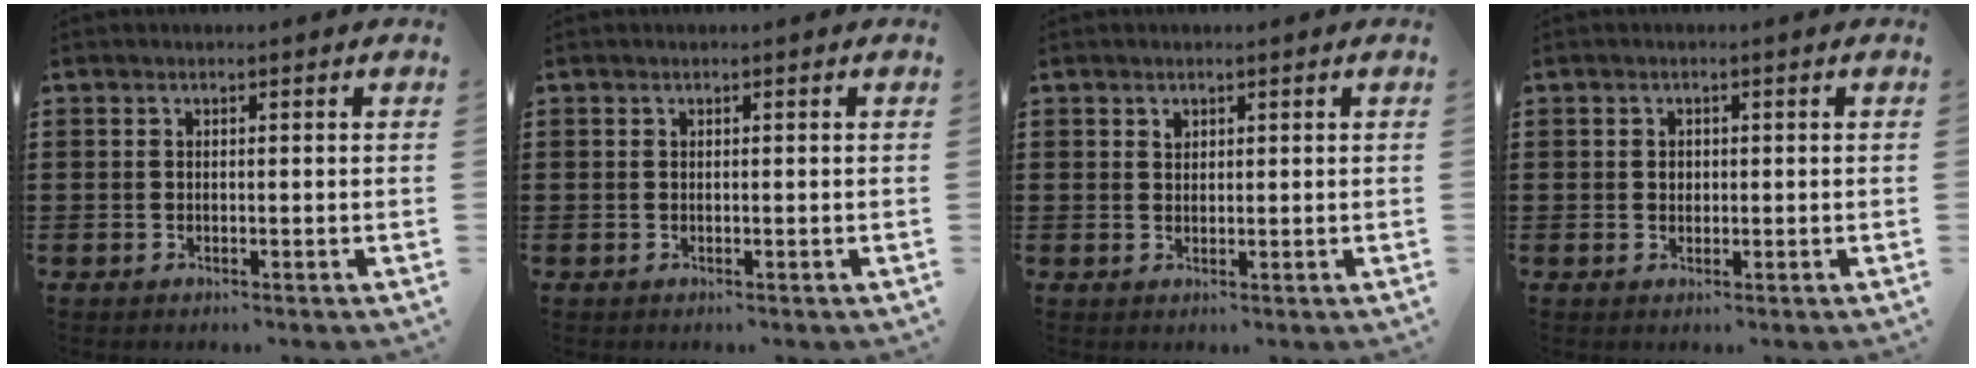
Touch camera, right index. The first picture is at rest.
{"total": 0.0}
{"total": 0.9, "force": [0.7, 0.6, 0.2], "torque": [-0.005, 0.001, 0.013]}
{"total": 1.0, "force": [0.1, 0.9, 0.5], "torque": [-0.011, 0.006, 0.002]}